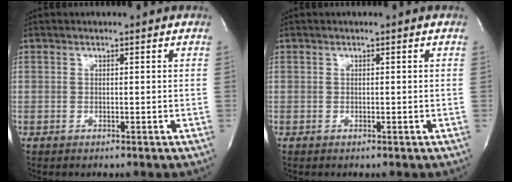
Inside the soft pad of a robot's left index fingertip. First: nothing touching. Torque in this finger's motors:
{"motor_torque": [-0.30, 0.07, -0.06, -0.01]}